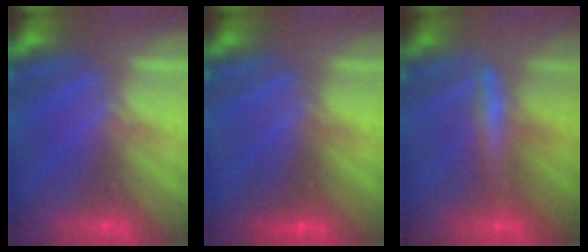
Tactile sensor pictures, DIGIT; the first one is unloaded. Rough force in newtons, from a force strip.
{"total": 2.6}
{"total": 2.5}